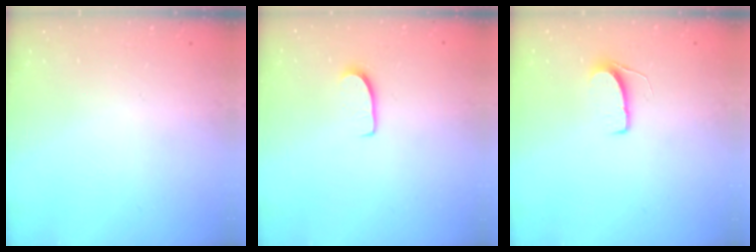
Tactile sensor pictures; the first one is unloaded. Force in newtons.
{"total": 5.8, "press": 5.7, "slide": 0.5}
{"total": 6.4, "press": 6.4, "slide": 0.6}